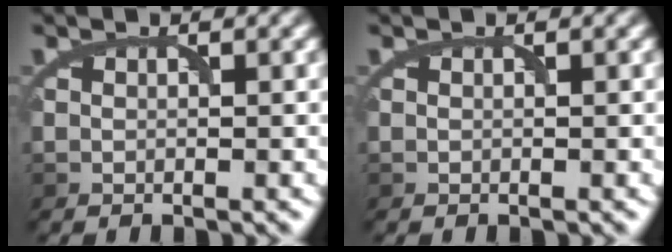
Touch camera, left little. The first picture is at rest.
{"total": 0.0}